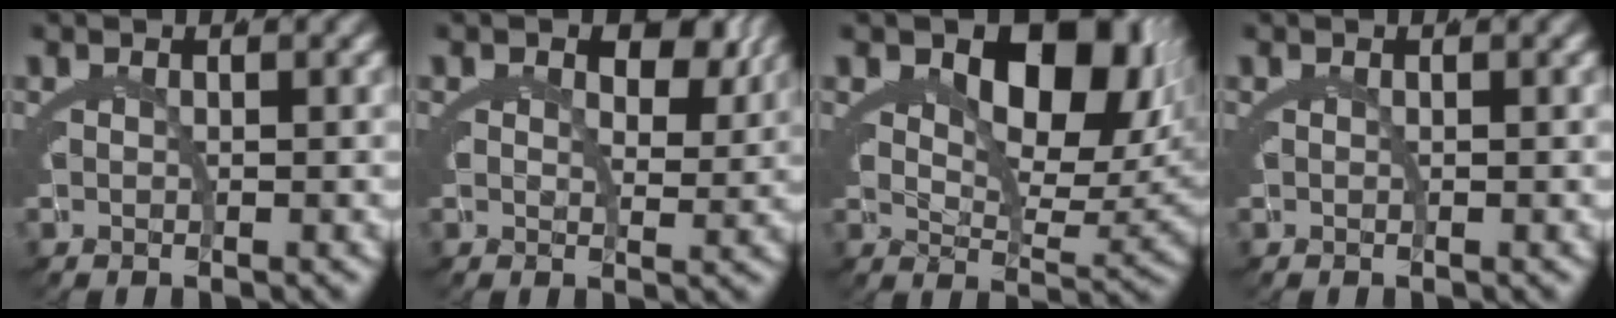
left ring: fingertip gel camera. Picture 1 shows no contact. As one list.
[{"total": 3.4, "force": [1.5, 2.3, 2.0], "torque": [-0.025, -0.016, 0.023]}, {"total": 8.6, "force": [3.9, 4.6, 6.2], "torque": [-0.097, -0.008, 0.064]}, {"total": 0.0}]